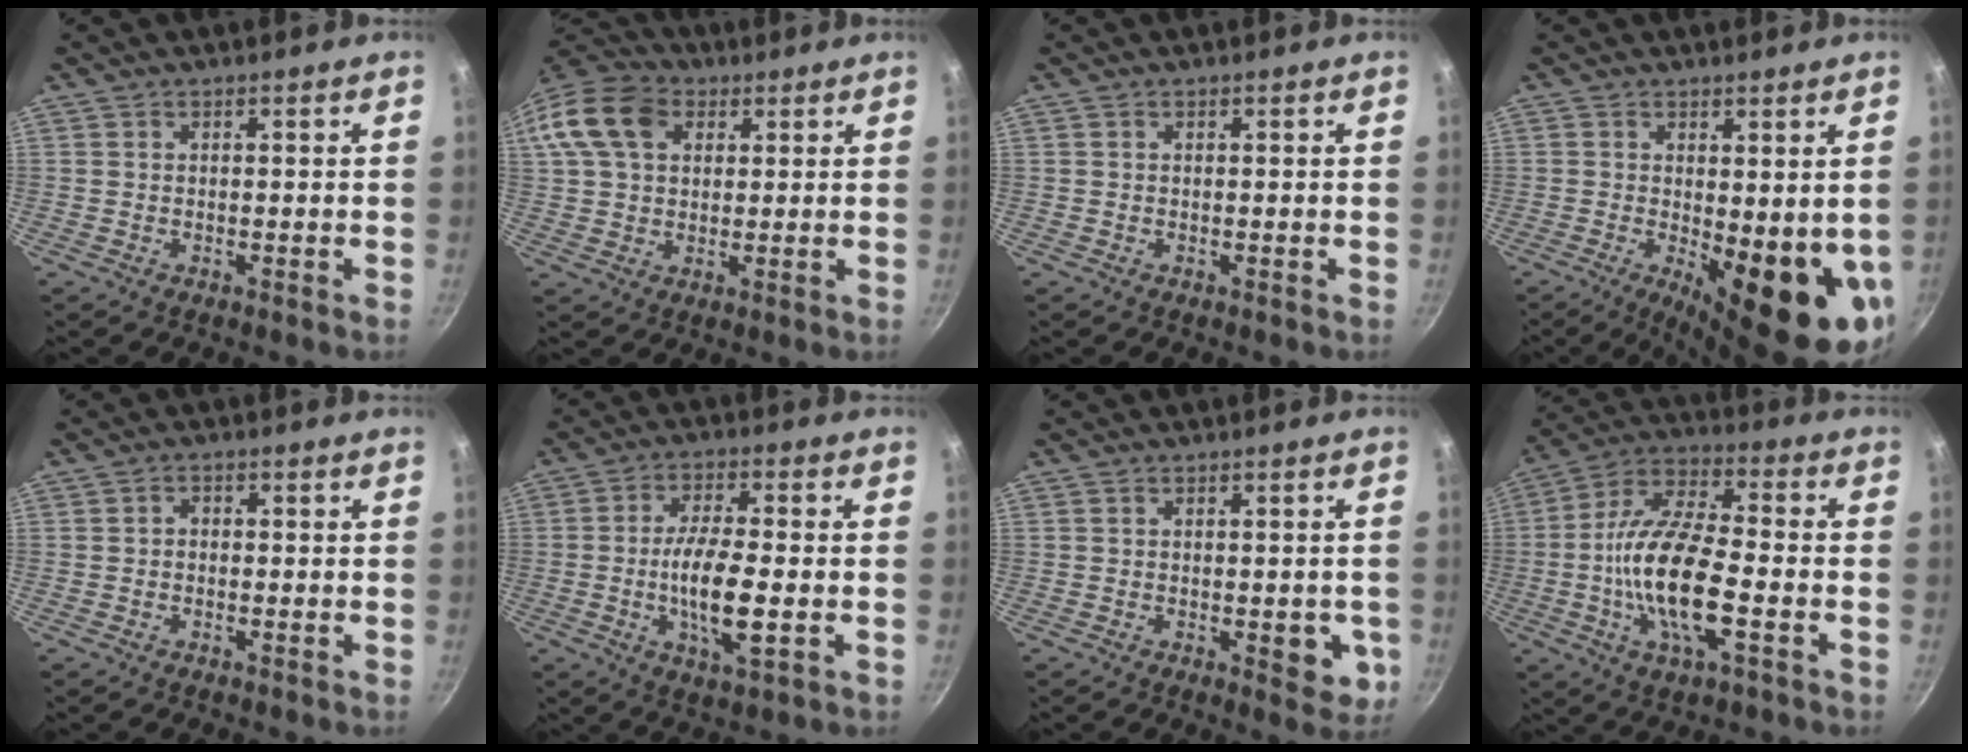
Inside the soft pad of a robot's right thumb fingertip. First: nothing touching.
{"total": 14.9, "force": [4.7, 10.8, 9.1], "torque": [-0.172, 0.023, 0.073]}
{"total": 0.0}
{"total": 14.0, "force": [-1.4, 4.9, 13.0], "torque": [-0.144, -0.030, -0.006]}
{"total": 1.4, "force": [-0.3, 1.2, 0.8], "torque": [-0.011, 0.009, -0.007]}
{"total": 11.1, "force": [-1.9, 3.6, 10.4], "torque": [-0.188, 0.007, -0.037]}
{"total": 5.7, "force": [-1.1, 2.8, 4.8], "torque": [-0.036, -0.002, -0.011]}
{"total": 17.5, "force": [-3.8, 6.5, 15.8], "torque": [-0.294, 0.026, -0.085]}